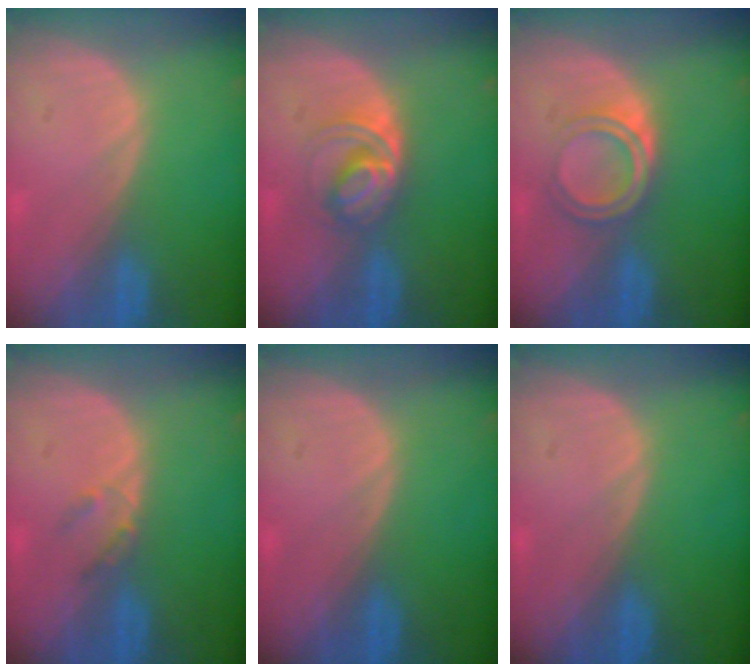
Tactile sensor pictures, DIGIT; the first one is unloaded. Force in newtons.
{"total": 5.0, "press": 4.9, "slide": 1.0}
{"total": 4.2, "press": 4.2, "slide": 0.3}
{"total": 2.0, "press": 1.8, "slide": 0.9}
{"total": 0.0}
{"total": 0.0}